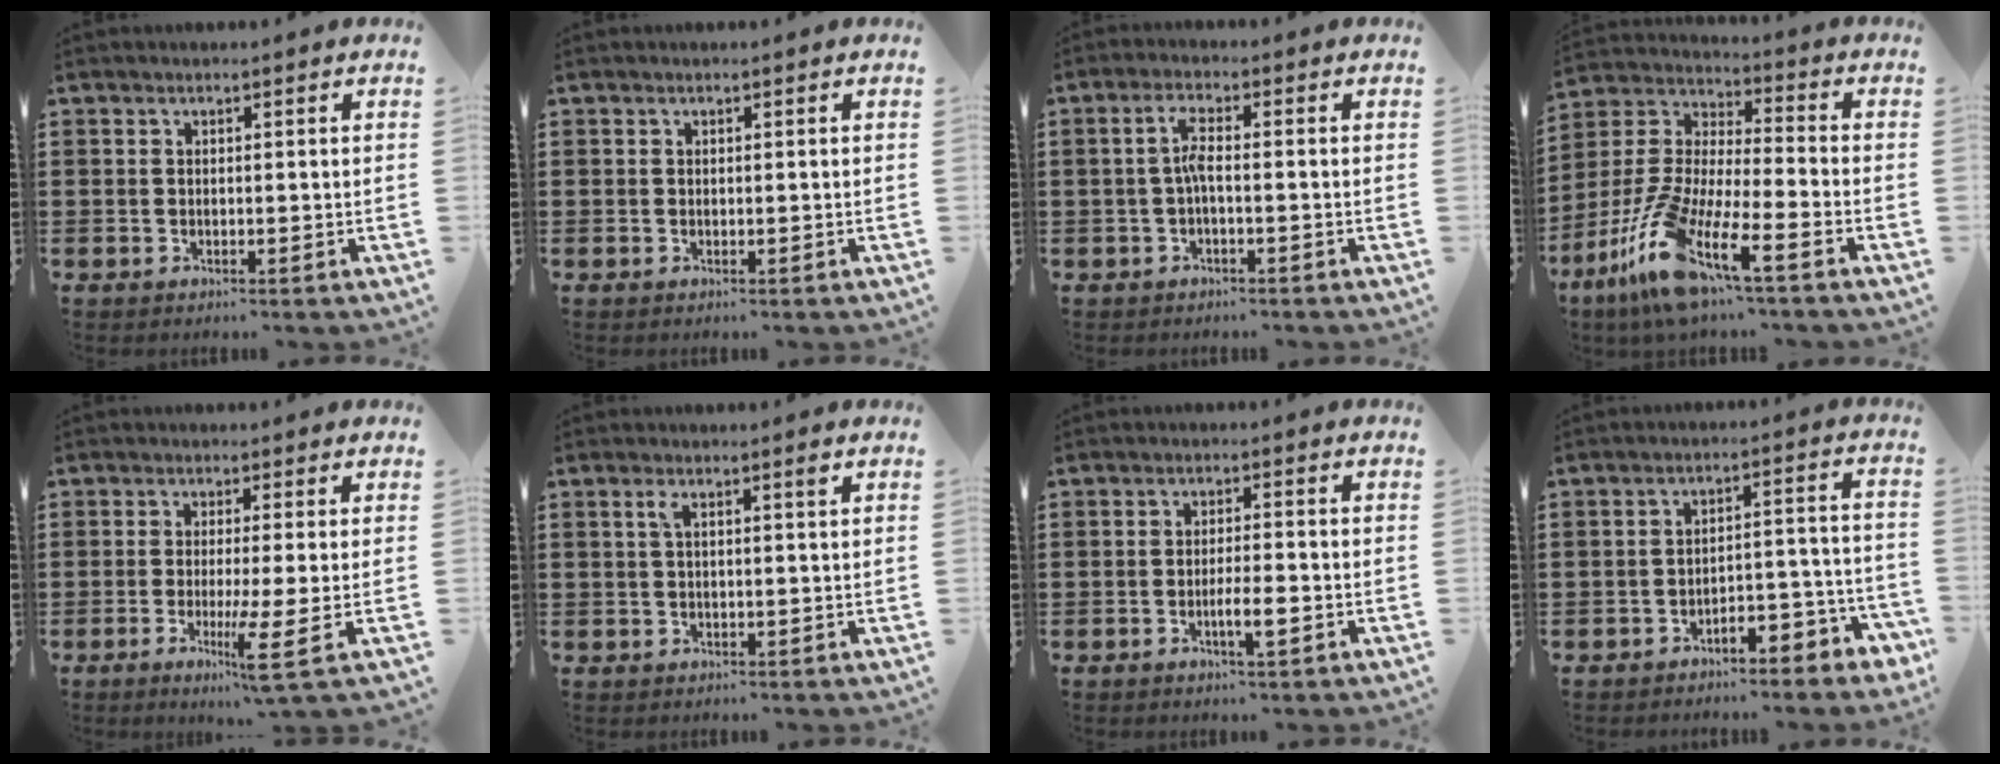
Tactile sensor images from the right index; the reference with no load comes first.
{"total": 0.0}
{"total": 3.1, "force": [-0.7, 0.7, 2.9], "torque": [-0.063, 0.001, -0.017]}
{"total": 13.2, "force": [-8.5, 1.3, 10.0], "torque": [-0.229, -0.021, -0.169]}
{"total": 6.3, "force": [-2.2, -0.9, 5.8], "torque": [-0.110, -0.026, -0.039]}
{"total": 2.2, "force": [0.9, 0.2, 2.0], "torque": [-0.041, 0.002, 0.015]}
{"total": 3.6, "force": [-1.5, 0.2, 3.2], "torque": [-0.056, -0.003, -0.027]}
{"total": 3.8, "force": [-3.5, 0.7, 1.2], "torque": [-0.026, 0.006, -0.075]}